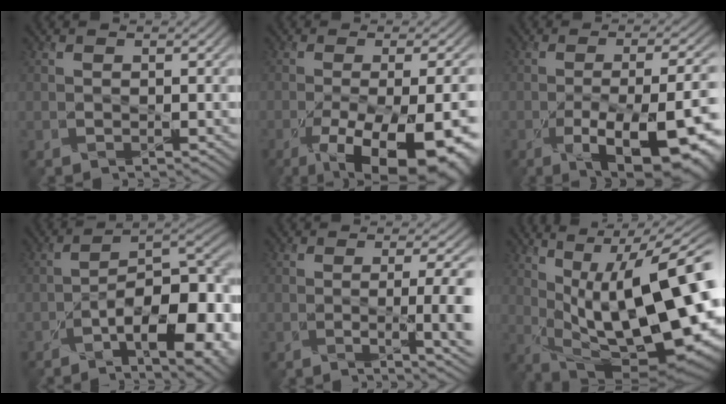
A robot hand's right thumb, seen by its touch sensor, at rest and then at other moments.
{"total": 15.6, "force": [-7.8, 4.8, 12.6], "torque": [-0.181, -0.021, -0.101]}
{"total": 15.0, "force": [-6.0, 5.0, 12.8], "torque": [-0.176, -0.011, -0.081]}
{"total": 18.7, "force": [-7.9, 7.0, 15.4], "torque": [-0.195, -0.011, -0.108]}
{"total": 8.5, "force": [-1.2, 2.6, 8.0], "torque": [-0.086, 0.000, -0.015]}
{"total": 19.8, "force": [2.7, 7.6, 18.1], "torque": [-0.278, 0.022, 0.053]}